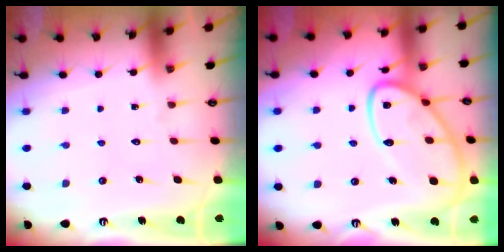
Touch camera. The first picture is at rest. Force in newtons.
{"total": 17.1, "press": 17.1, "slide": 1.5}